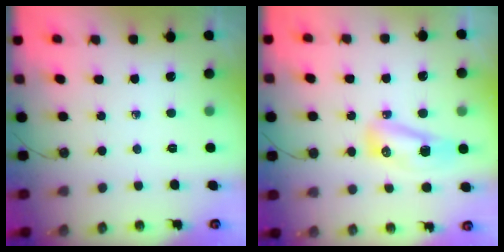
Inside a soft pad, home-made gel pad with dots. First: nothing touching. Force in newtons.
{"total": 9.6, "press": 8.9, "slide": 3.6}